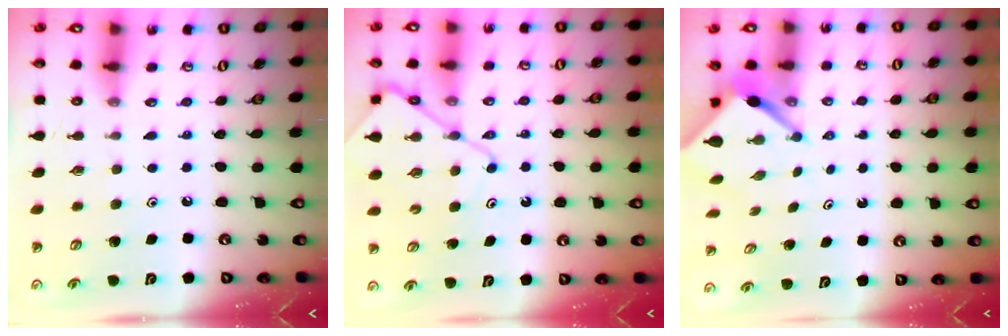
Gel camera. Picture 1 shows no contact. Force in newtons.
{"total": 10.2, "press": 10.1, "slide": 1.0}
{"total": 3.7, "press": 3.7, "slide": 0.2}